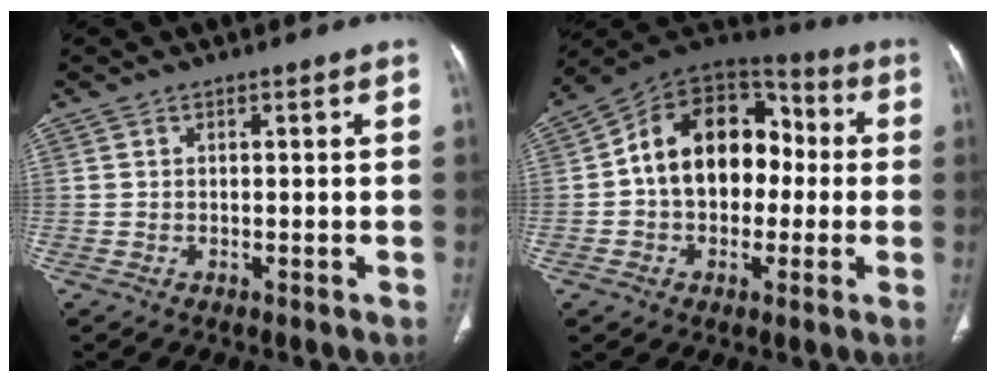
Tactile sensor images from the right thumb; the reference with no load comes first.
{"total": 17.5, "force": [-0.1, 12.7, 12.1], "torque": [-0.150, 0.050, -0.013]}